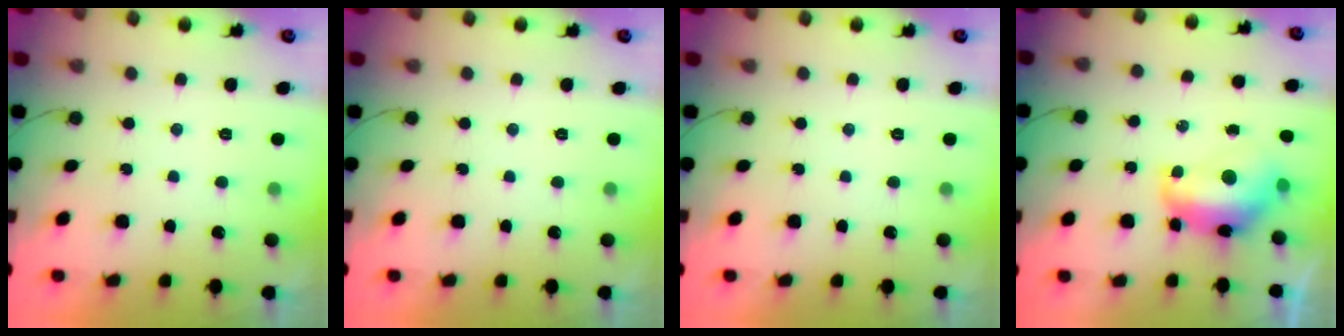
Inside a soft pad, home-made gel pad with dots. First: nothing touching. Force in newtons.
{"total": 0.0}
{"total": 0.0}
{"total": 12.1, "press": 12.0, "slide": 1.6}